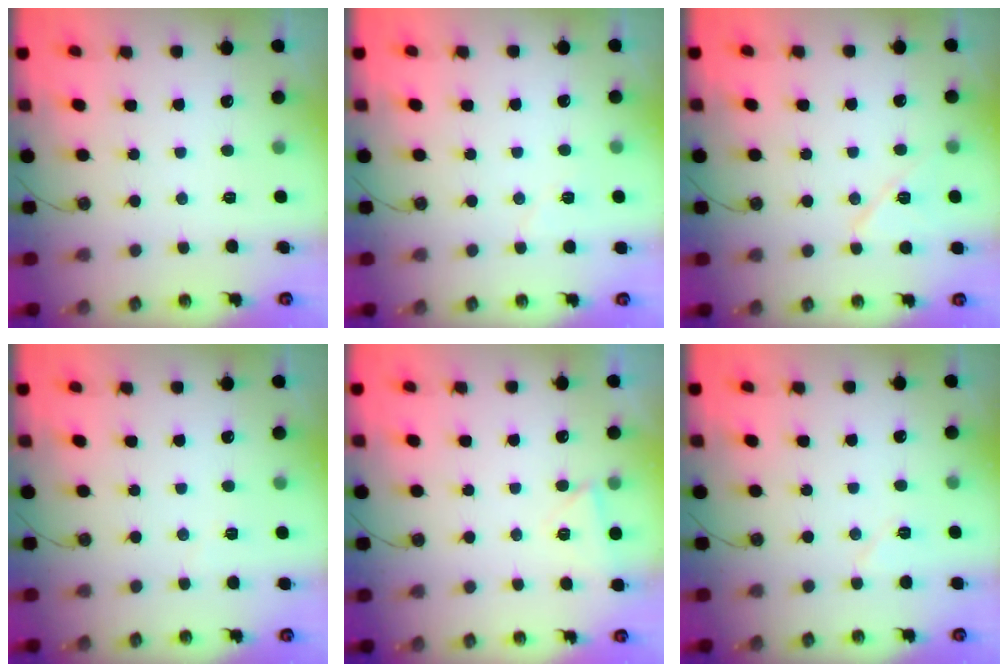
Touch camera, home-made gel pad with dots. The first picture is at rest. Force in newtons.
{"total": 4.9, "press": 4.6, "slide": 1.7}
{"total": 8.6, "press": 8.6, "slide": 0.6}
{"total": 3.0, "press": 2.7, "slide": 1.5}
{"total": 3.5, "press": 3.3, "slide": 1.1}
{"total": 6.0, "press": 5.5, "slide": 2.3}